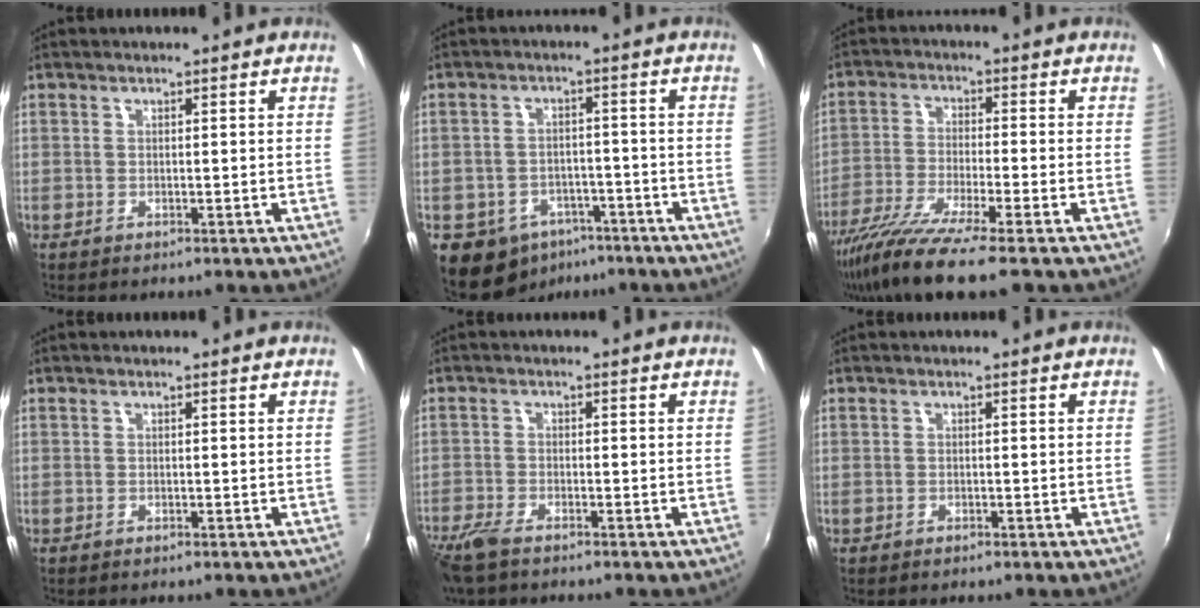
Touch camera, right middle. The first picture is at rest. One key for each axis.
{"total": 9.8, "fx": -6.1, "fy": 7.1, "fz": 3.0, "tx": -0.080, "ty": 0.009, "tz": -0.077}
{"total": 12.3, "fx": -9.2, "fy": 0.5, "fz": 8.1, "tx": -0.175, "ty": -0.042, "tz": -0.169}
{"total": 0.0}
{"total": 5.5, "fx": -4.4, "fy": 1.5, "fz": 3.1, "tx": -0.086, "ty": -0.019, "tz": -0.089}
{"total": 0.6, "fx": -0.4, "fy": 0.4, "fz": 0.1, "tx": -0.003, "ty": -0.003, "tz": -0.009}